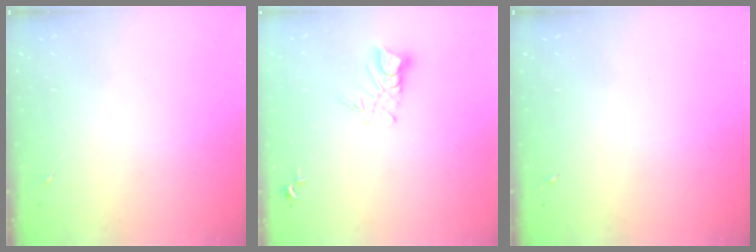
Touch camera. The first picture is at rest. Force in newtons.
{"total": 5.9, "press": 5.9, "slide": 0.5}
{"total": 0.0}